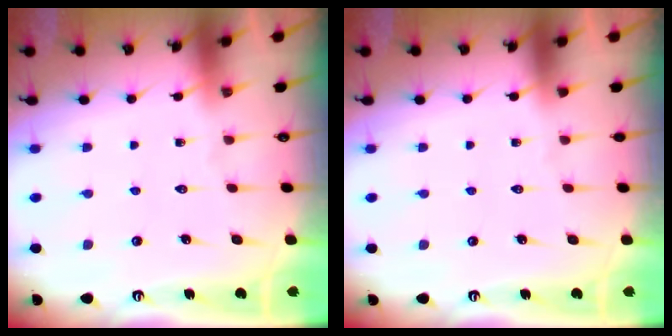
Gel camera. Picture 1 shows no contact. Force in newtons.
{"total": 0.0}